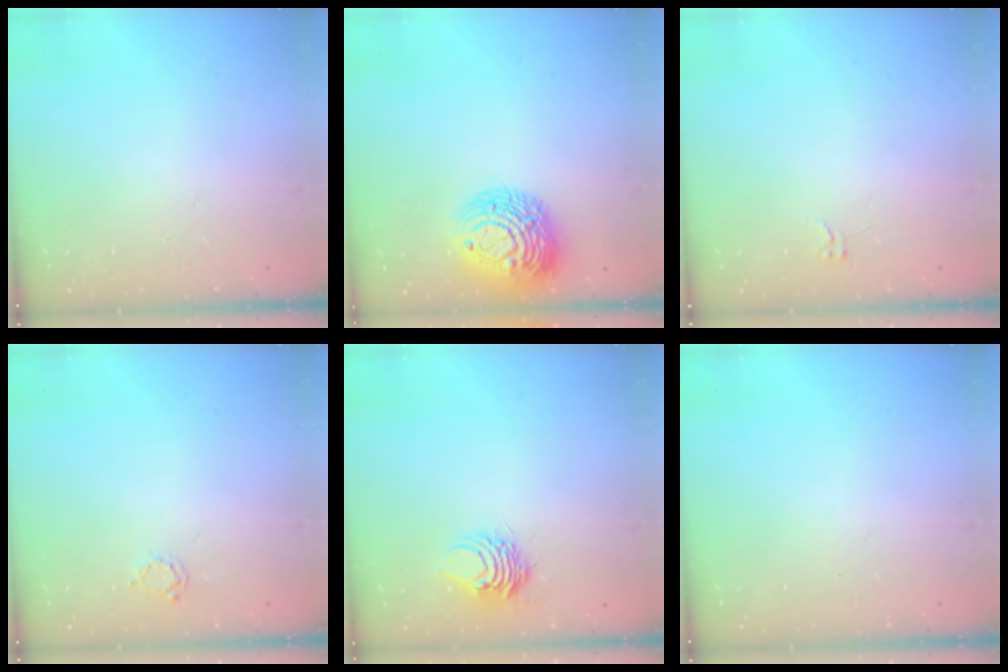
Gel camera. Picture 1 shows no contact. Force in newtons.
{"total": 13.0, "press": 12.9, "slide": 2.0}
{"total": 2.6, "press": 2.6, "slide": 0.3}
{"total": 2.8, "press": 2.8, "slide": 0.3}
{"total": 6.8, "press": 6.7, "slide": 0.7}
{"total": 0.0}